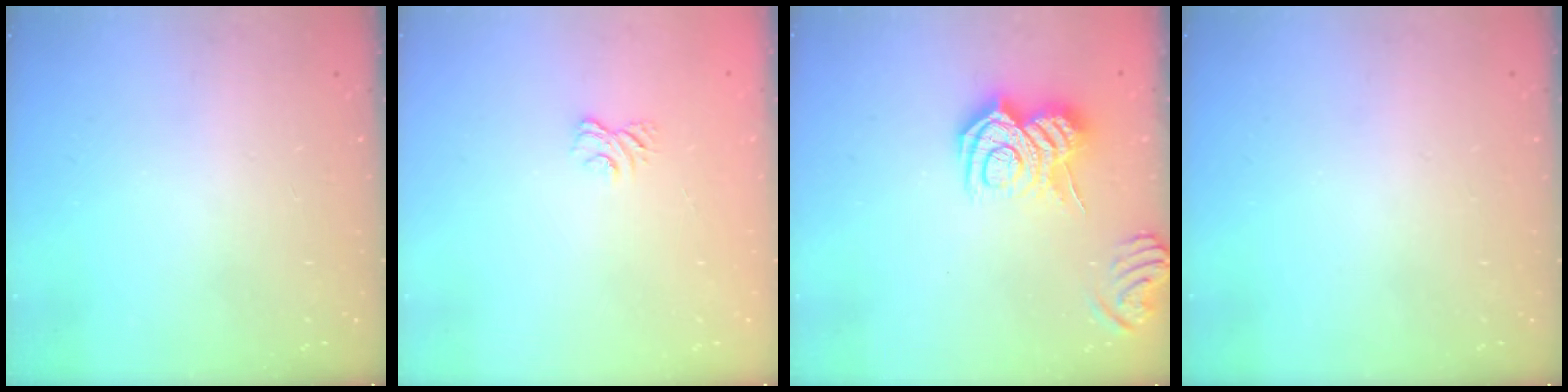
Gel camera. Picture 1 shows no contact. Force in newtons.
{"total": 2.8, "press": 2.5, "slide": 1.3}
{"total": 11.4, "press": 11.4, "slide": 0.6}
{"total": 0.0}